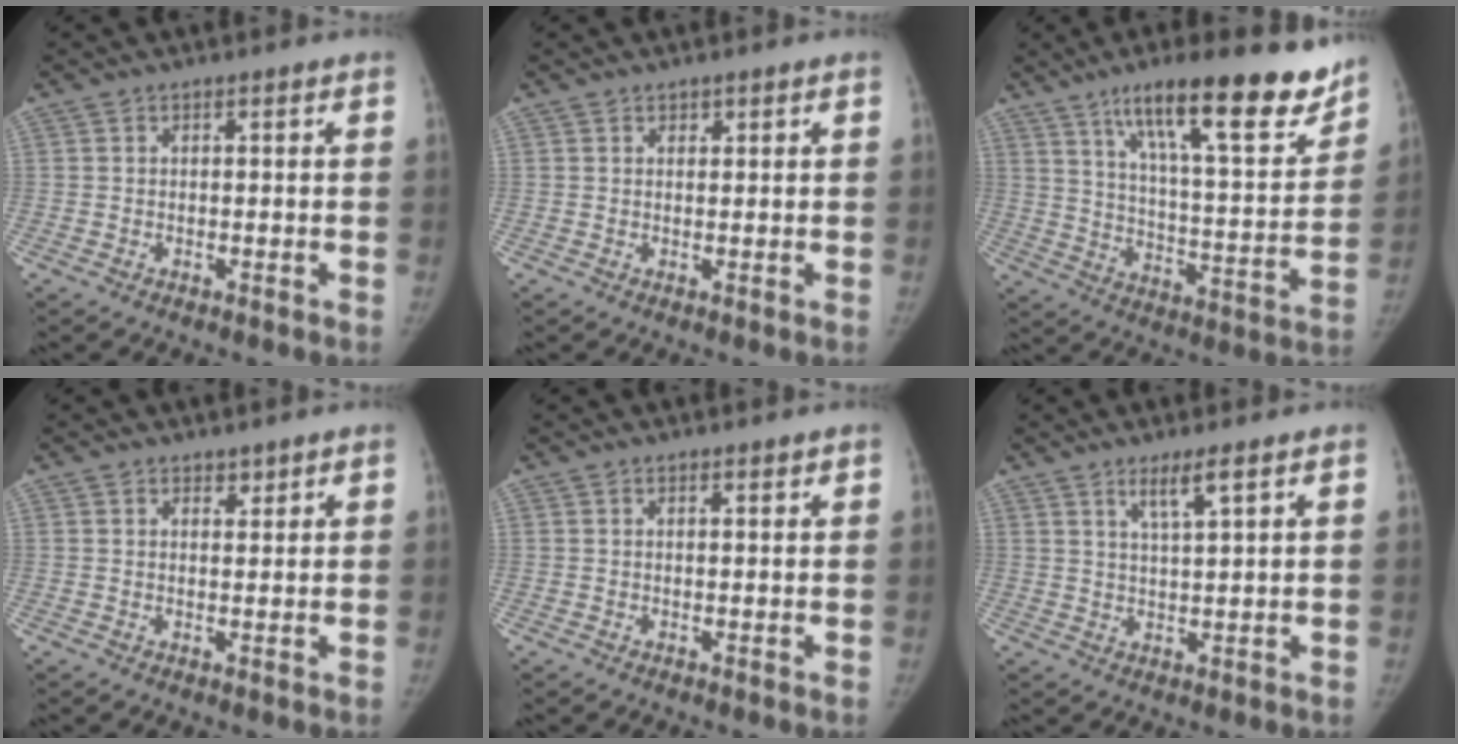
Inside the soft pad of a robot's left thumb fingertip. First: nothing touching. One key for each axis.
{"total": 0.8, "fx": 0.6, "fy": 0.5, "fz": 0.1, "tx": 0.005, "ty": -0.003, "tz": 0.007}
{"total": 22.8, "fx": 15.2, "fy": 5.3, "fz": 16.1, "tx": -0.210, "ty": -0.066, "tz": 0.240}
{"total": 1.5, "fx": 1.3, "fy": 0.8, "fz": 0.3, "tx": 0.009, "ty": -0.009, "tz": 0.018}
{"total": 0.7, "fx": 0.6, "fy": 0.2, "fz": 0.2, "tx": -0.005, "ty": -0.005, "tz": 0.009}
{"total": 4.2, "fx": 2.6, "fy": 0.2, "fz": 3.2, "tx": -0.063, "ty": -0.018, "tz": 0.053}